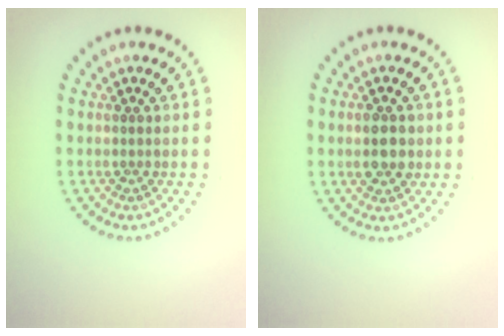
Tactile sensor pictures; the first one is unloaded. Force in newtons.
{"total": 2.8, "press": 2.8, "slide": 0.2}